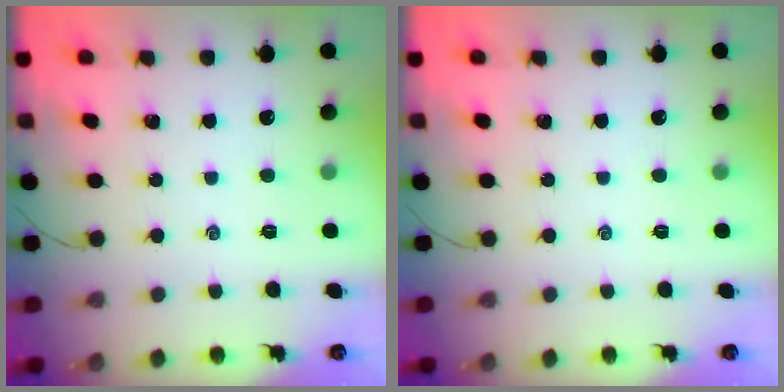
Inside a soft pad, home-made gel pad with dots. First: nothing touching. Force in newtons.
{"total": 0.0}